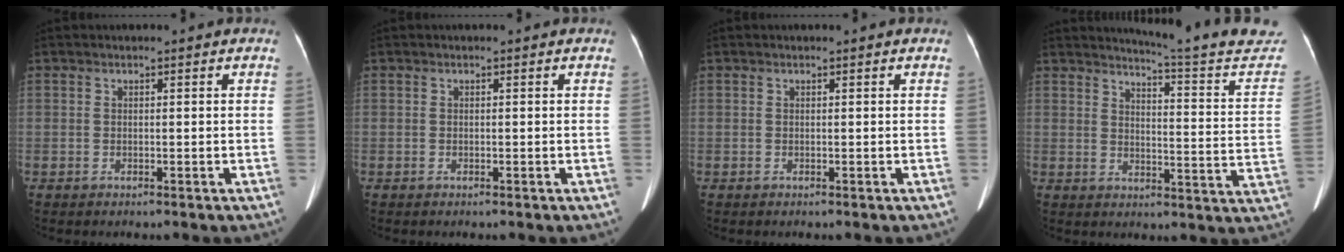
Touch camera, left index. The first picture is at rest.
{"total": 0.0}
{"total": 0.0}
{"total": 19.8, "force": [19.1, -0.2, 5.3], "torque": [-0.069, -0.116, 0.214]}